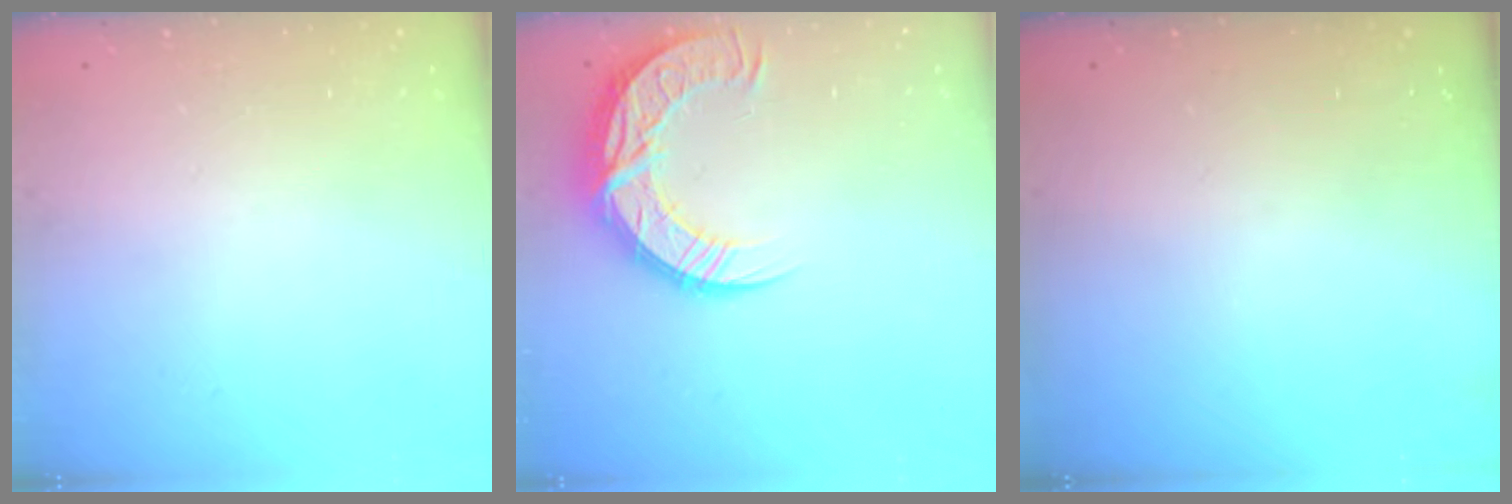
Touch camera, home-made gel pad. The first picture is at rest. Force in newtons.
{"total": 15.0, "press": 15.0, "slide": 0.9}
{"total": 0.0}